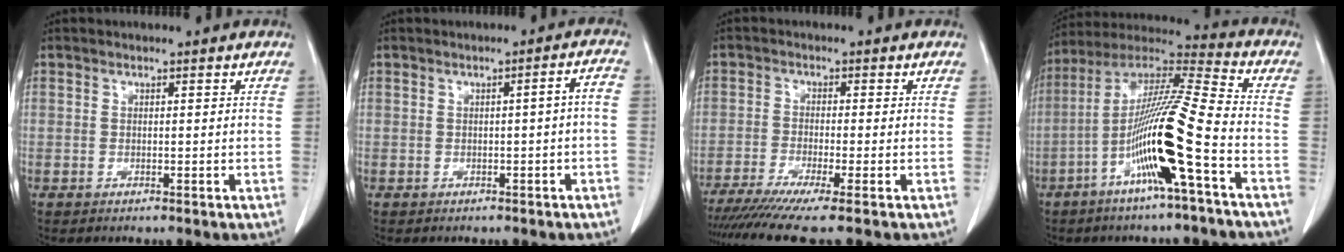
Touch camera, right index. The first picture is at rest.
{"total": 2.4, "force": [-0.6, 0.0, 2.3], "torque": [-0.028, 0.005, -0.008]}
{"total": 10.0, "force": [-7.9, -1.0, 6.0], "torque": [-0.086, -0.023, -0.125]}
{"total": 16.2, "force": [-5.6, -0.5, 15.2], "torque": [-0.289, 0.002, -0.112]}